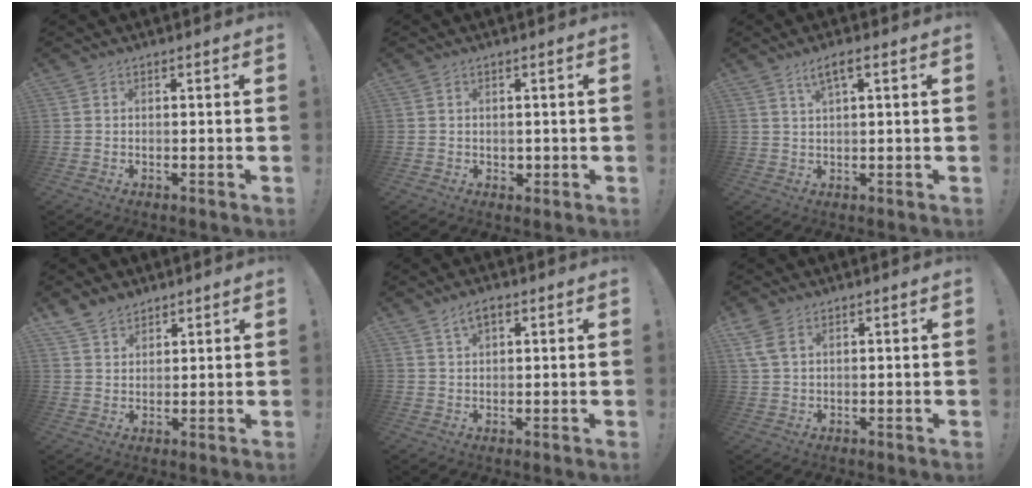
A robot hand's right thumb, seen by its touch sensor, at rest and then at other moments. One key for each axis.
{"total": 1.5, "fx": 0.5, "fy": 1.3, "fz": 0.4, "tx": 0.002, "ty": -0.002, "tz": 0.009}
{"total": 3.9, "fx": 1.8, "fy": 0.6, "fz": 3.4, "tx": -0.062, "ty": -0.002, "tz": 0.028}
{"total": 5.9, "fx": 4.8, "fy": 3.1, "fz": 1.4, "tx": -0.022, "ty": -0.030, "tz": 0.092}
{"total": 4.0, "fx": 2.1, "fy": 2.0, "fz": 2.8, "tx": -0.042, "ty": -0.003, "tz": 0.037}
{"total": 4.9, "fx": 2.6, "fy": 2.5, "fz": 3.3, "tx": -0.081, "ty": 0.000, "tz": 0.051}